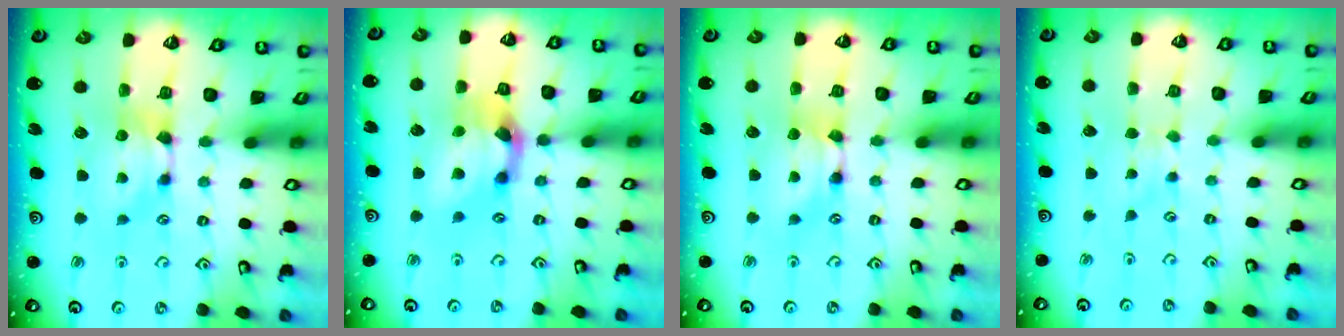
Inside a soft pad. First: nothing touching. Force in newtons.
{"total": 5.8, "press": 5.2, "slide": 2.5}
{"total": 1.5, "press": 1.5, "slide": 0.2}
{"total": 2.9, "press": 2.8, "slide": 0.6}